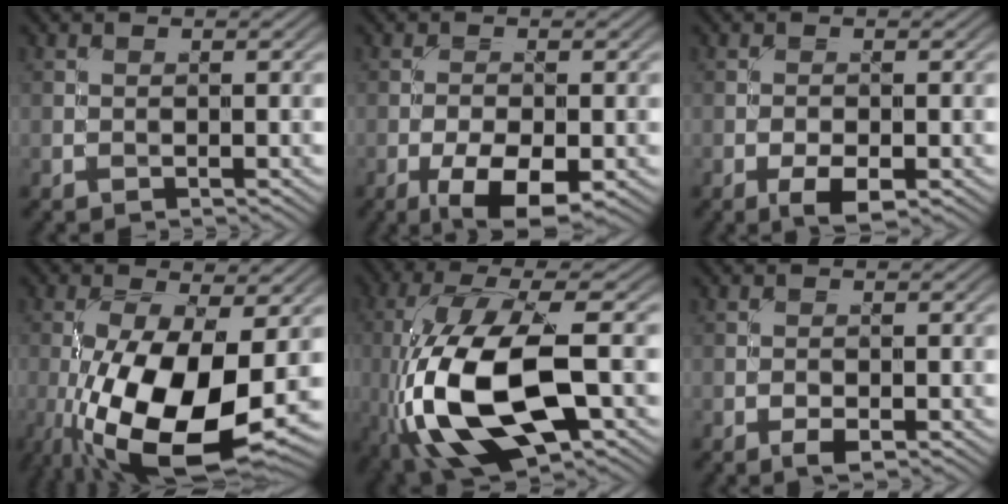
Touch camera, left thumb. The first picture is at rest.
{"total": 6.8, "force": [-3.2, 2.7, 5.4], "torque": [-0.090, -0.005, -0.052]}
{"total": 3.3, "force": [-1.6, 1.3, 2.6], "torque": [-0.044, -0.002, -0.027]}
{"total": 14.5, "force": [-4.0, 5.3, 12.9], "torque": [-0.260, -0.027, -0.065]}
{"total": 15.9, "force": [-3.7, 6.8, 13.8], "torque": [-0.314, -0.007, -0.068]}
{"total": 1.6, "force": [-0.9, 0.6, 1.2], "torque": [-0.020, 0.000, -0.017]}